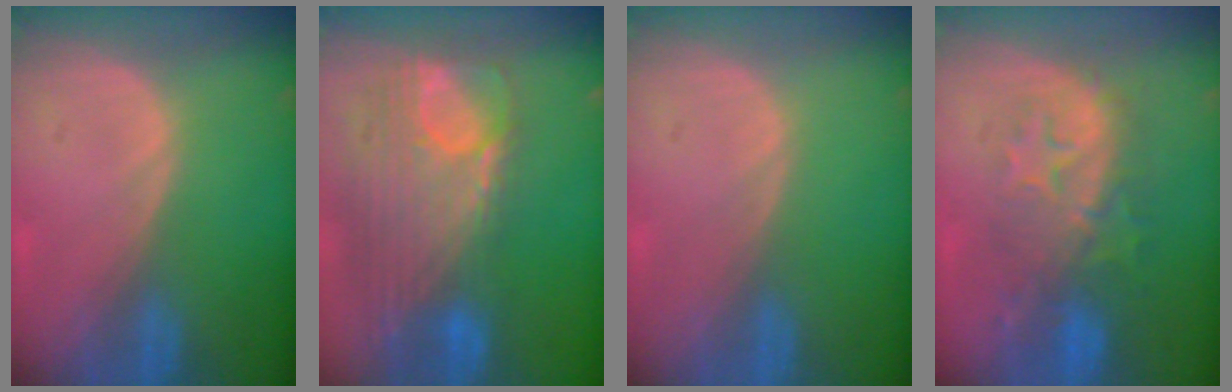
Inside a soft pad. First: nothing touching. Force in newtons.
{"total": 12.3, "press": 10.4, "slide": 6.5}
{"total": 0.0}
{"total": 9.1, "press": 8.6, "slide": 3.0}